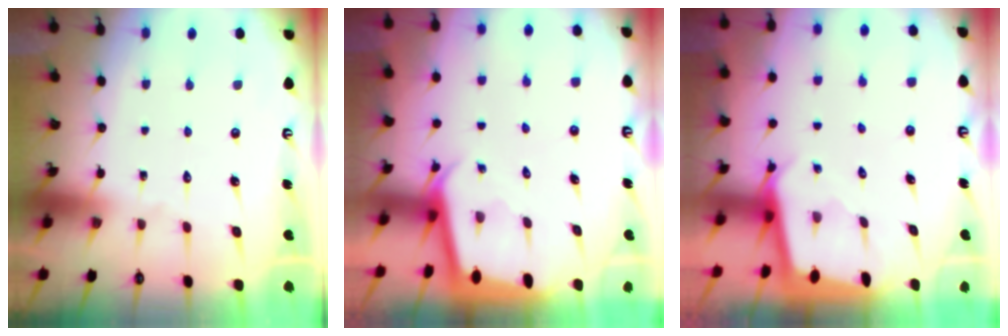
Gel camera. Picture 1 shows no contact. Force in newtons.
{"total": 2.2, "press": 2.2, "slide": 0.1}
{"total": 2.4, "press": 2.4, "slide": 0.1}